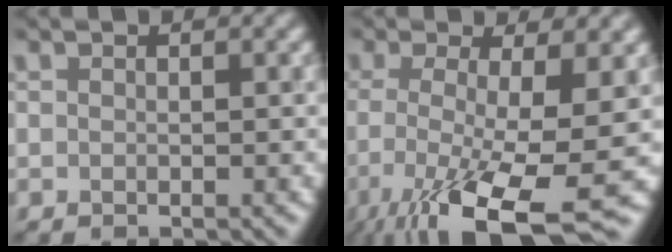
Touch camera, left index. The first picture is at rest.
{"total": 11.6, "force": [-4.4, 3.2, 10.3], "torque": [-0.178, -0.023, -0.070]}